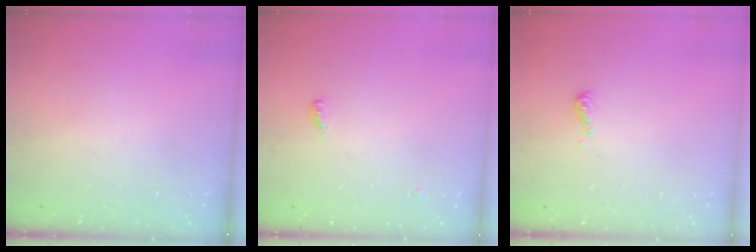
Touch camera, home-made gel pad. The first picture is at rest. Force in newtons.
{"total": 4.7, "press": 4.6, "slide": 1.2}
{"total": 3.2, "press": 3.1, "slide": 0.3}